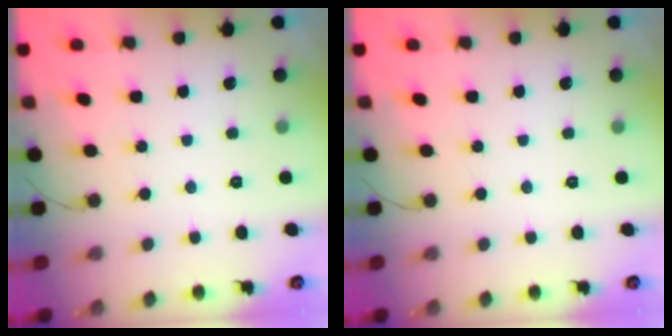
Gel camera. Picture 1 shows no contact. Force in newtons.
{"total": 0.0}